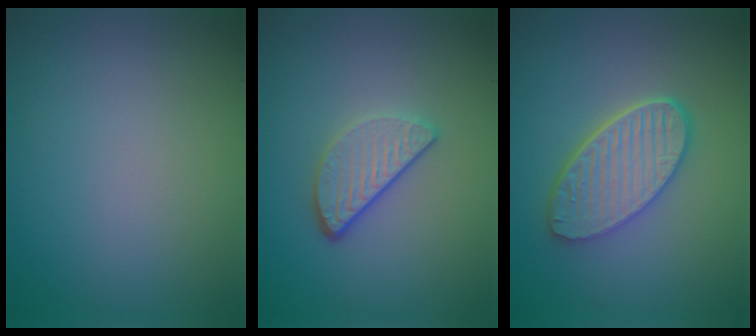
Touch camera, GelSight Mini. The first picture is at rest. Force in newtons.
{"total": 3.3, "press": 2.6, "slide": 2.0}
{"total": 5.7, "press": 4.5, "slide": 3.5}